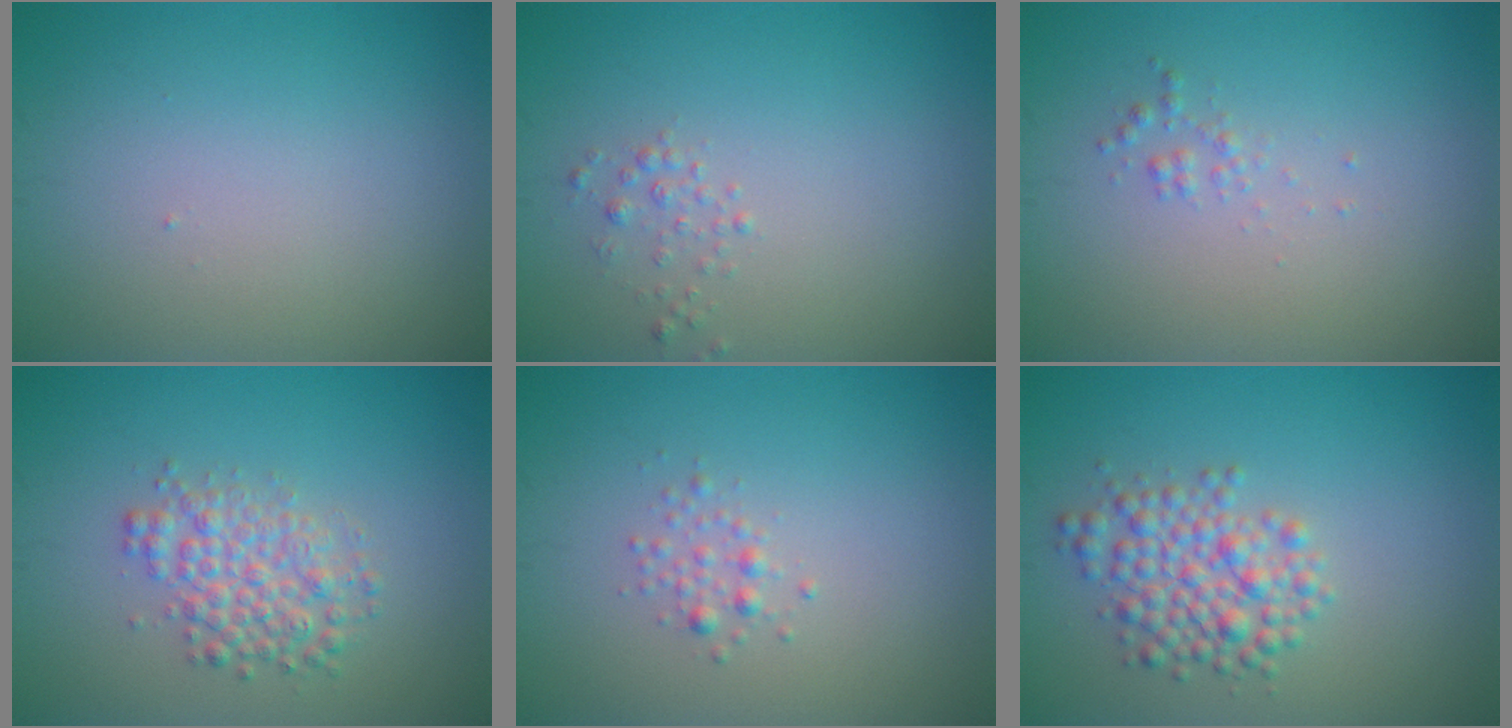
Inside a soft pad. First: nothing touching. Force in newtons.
{"total": 0.9, "press": 0.9, "slide": 0.0}
{"total": 0.7, "press": 0.7, "slide": 0.0}
{"total": 3.3, "press": 3.3, "slide": 0.1}
{"total": 1.1, "press": 1.1, "slide": 0.0}
{"total": 3.9, "press": 3.9, "slide": 0.2}